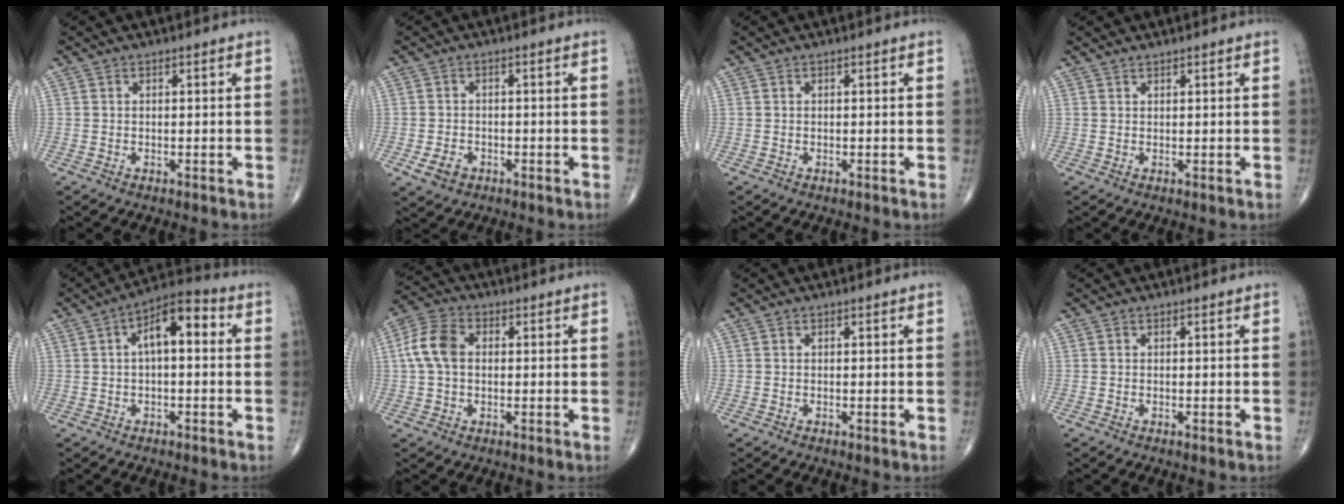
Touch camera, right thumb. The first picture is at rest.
{"total": 3.6, "force": [-1.5, 2.7, 1.8], "torque": [-0.030, 0.005, -0.020]}
{"total": 0.0}
{"total": 0.6, "force": [0.6, 0.1, 0.0], "torque": [-0.002, -0.006, 0.012]}
{"total": 9.1, "force": [1.5, 4.1, 8.0], "torque": [-0.117, 0.033, 0.011]}
{"total": 7.8, "force": [0.8, 5.3, 5.7], "torque": [-0.120, 0.021, 0.010]}
{"total": 0.0}
{"total": 0.0}